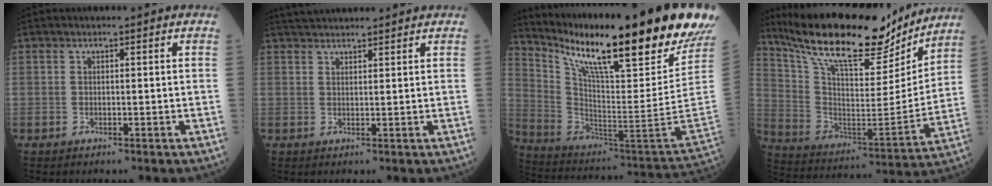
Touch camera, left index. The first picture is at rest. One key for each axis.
{"total": 5.9, "fx": 5.6, "fy": 0.7, "fz": 1.8, "tx": -0.028, "ty": 0.039, "tz": 0.088}
{"total": 28.7, "fx": 21.2, "fy": 1.1, "fz": 19.3, "tx": -0.338, "ty": -0.058, "tz": 0.326}
{"total": 23.2, "fx": 19.5, "fy": 5.7, "fz": 11.2, "tx": -0.205, "ty": -0.010, "tz": 0.319}